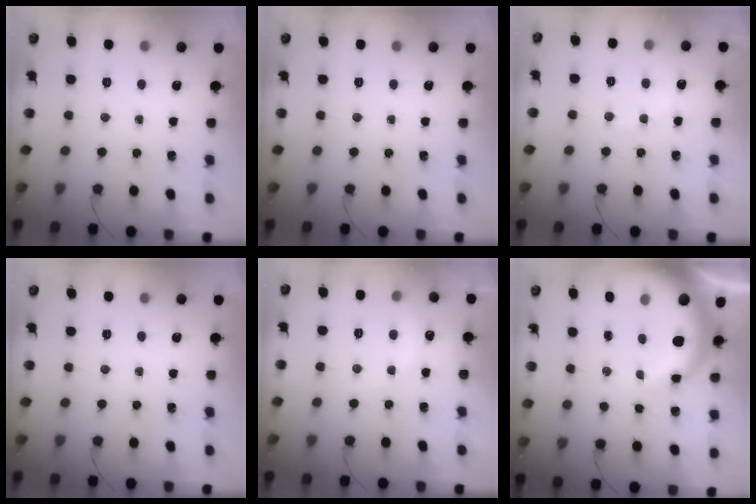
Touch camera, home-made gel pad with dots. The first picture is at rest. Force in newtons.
{"total": 0.0}
{"total": 3.4, "press": 3.2, "slide": 1.1}
{"total": 0.0}
{"total": 6.8, "press": 6.7, "slide": 1.2}
{"total": 11.2, "press": 10.9, "slide": 2.4}